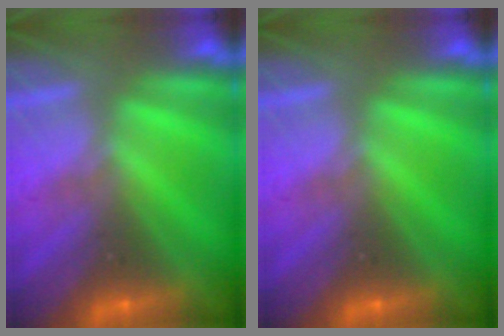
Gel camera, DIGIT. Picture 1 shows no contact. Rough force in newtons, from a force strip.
{"total": 0.0}